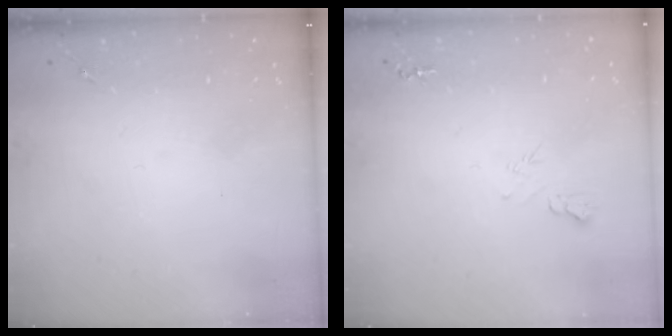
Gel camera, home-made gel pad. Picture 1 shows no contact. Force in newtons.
{"total": 5.8, "press": 5.8, "slide": 0.7}